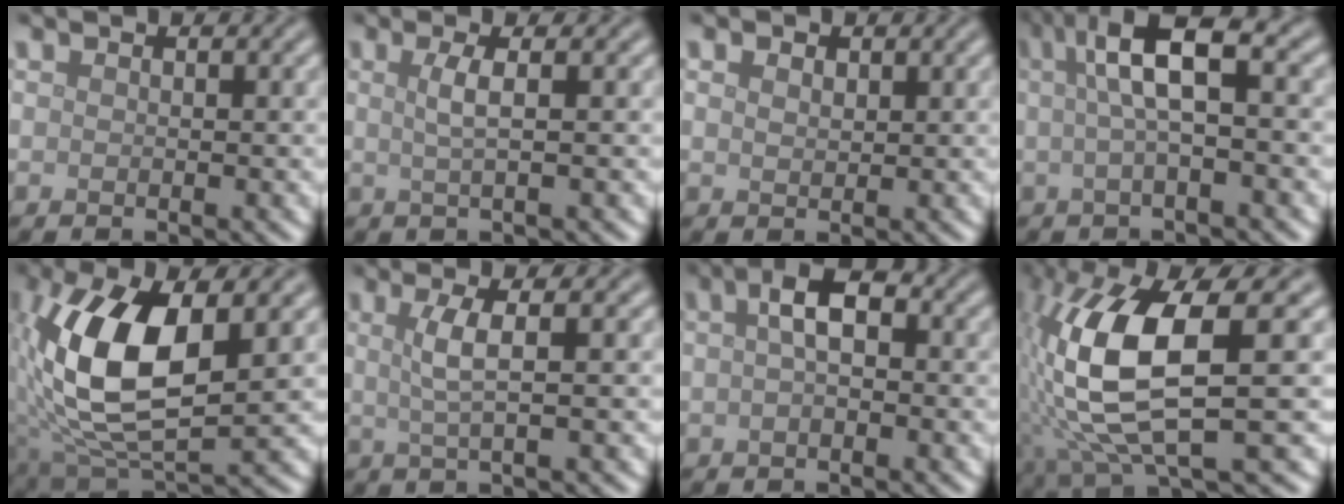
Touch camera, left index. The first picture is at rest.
{"total": 2.2, "force": [0.4, 0.6, 2.1], "torque": [-0.038, 0.001, 0.002]}
{"total": 1.3, "force": [0.9, 0.8, 0.5], "torque": [-0.010, 0.007, 0.009]}
{"total": 6.1, "force": [1.3, 1.7, 5.7], "torque": [-0.090, 0.021, 0.013]}
{"total": 11.9, "force": [1.4, 5.6, 10.4], "torque": [-0.216, 0.001, 0.025]}
{"total": 3.0, "force": [0.6, 0.7, 2.8], "torque": [-0.052, 0.001, 0.008]}
{"total": 3.1, "force": [0.4, 1.3, 2.8], "torque": [-0.048, 0.010, 0.000]}
{"total": 12.0, "force": [0.9, 3.8, 11.3], "torque": [-0.235, -0.009, 0.022]}